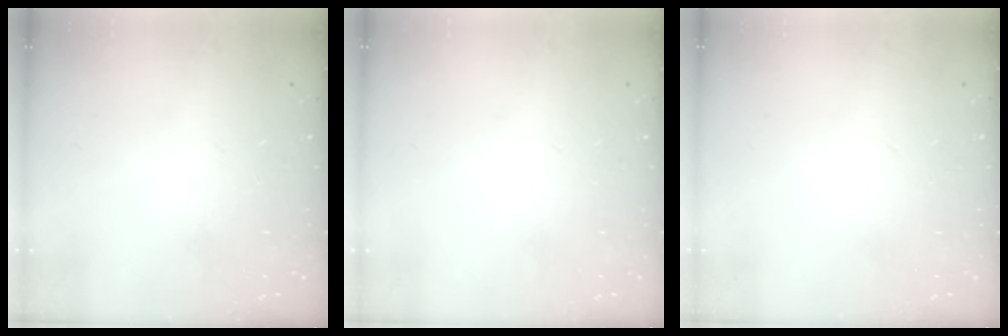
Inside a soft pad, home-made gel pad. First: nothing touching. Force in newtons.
{"total": 0.0}
{"total": 0.0}